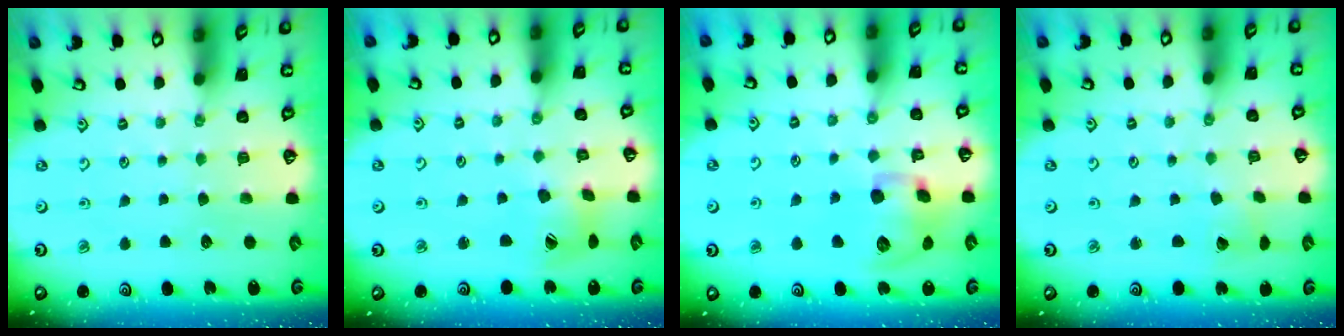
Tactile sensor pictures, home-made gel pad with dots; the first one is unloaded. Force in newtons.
{"total": 8.8, "press": 8.8, "slide": 1.2}
{"total": 13.2, "press": 13.1, "slide": 2.1}
{"total": 2.6, "press": 2.6, "slide": 0.3}